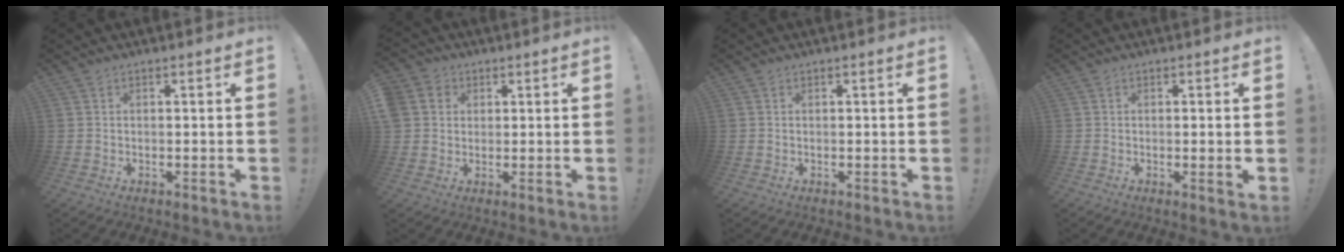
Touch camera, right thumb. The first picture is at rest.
{"total": 5.4, "force": [1.3, 5.0, 1.4], "torque": [-0.032, -0.002, 0.027]}
{"total": 0.0}
{"total": 1.9, "force": [0.1, 0.0, 1.9], "torque": [-0.030, -0.004, 0.002]}